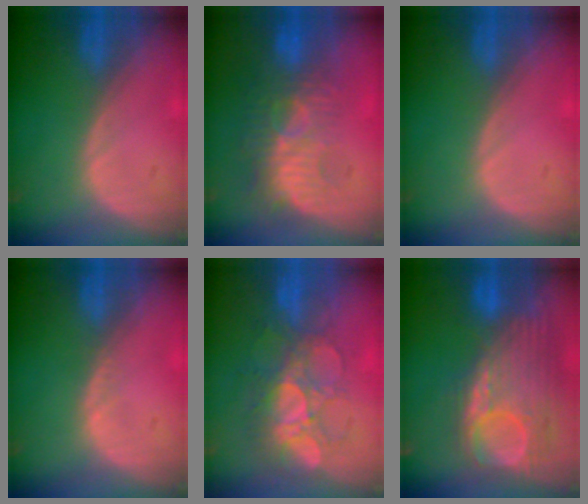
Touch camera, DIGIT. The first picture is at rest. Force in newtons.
{"total": 9.4, "press": 8.7, "slide": 3.6}
{"total": 0.0}
{"total": 0.7, "press": 0.6, "slide": 0.3}
{"total": 8.4, "press": 8.1, "slide": 2.2}
{"total": 12.4, "press": 10.5, "slide": 6.5}